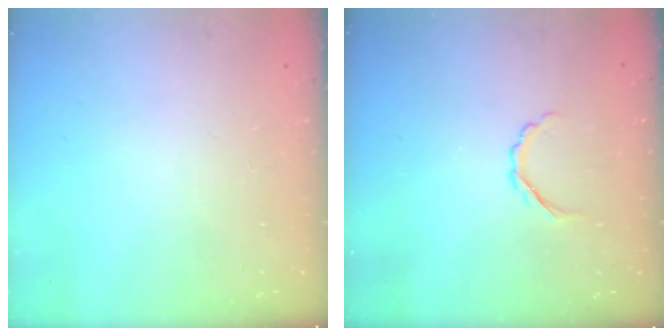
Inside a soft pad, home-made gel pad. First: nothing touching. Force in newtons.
{"total": 2.7, "press": 2.6, "slide": 0.7}